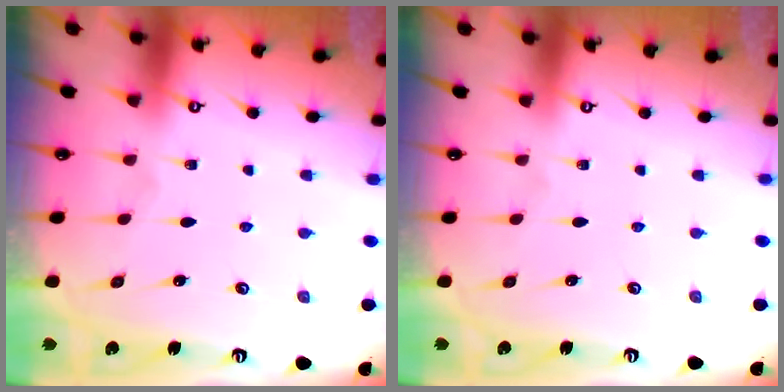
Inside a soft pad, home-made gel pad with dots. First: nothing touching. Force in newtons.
{"total": 0.0}